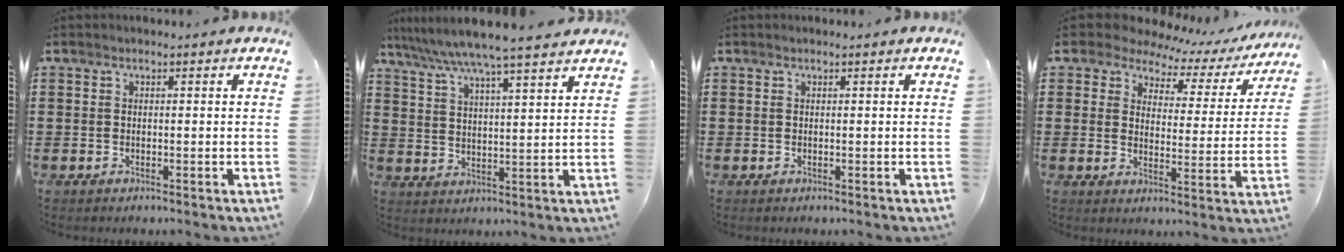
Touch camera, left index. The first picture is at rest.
{"total": 6.2, "force": [5.5, -0.5, 2.9], "torque": [-0.078, -0.032, 0.092]}
{"total": 0.0}
{"total": 5.3, "force": [4.6, 2.3, 1.3], "torque": [-0.048, -0.026, 0.076]}